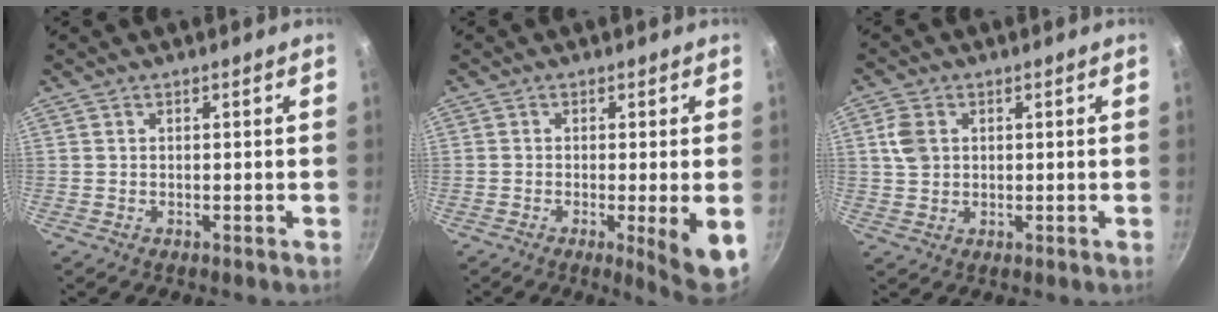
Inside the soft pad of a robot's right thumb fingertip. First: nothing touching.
{"total": 6.8, "force": [-1.6, 0.4, 6.6], "torque": [-0.093, -0.008, -0.020]}
{"total": 4.9, "force": [1.2, 3.8, 2.9], "torque": [-0.046, 0.001, 0.021]}